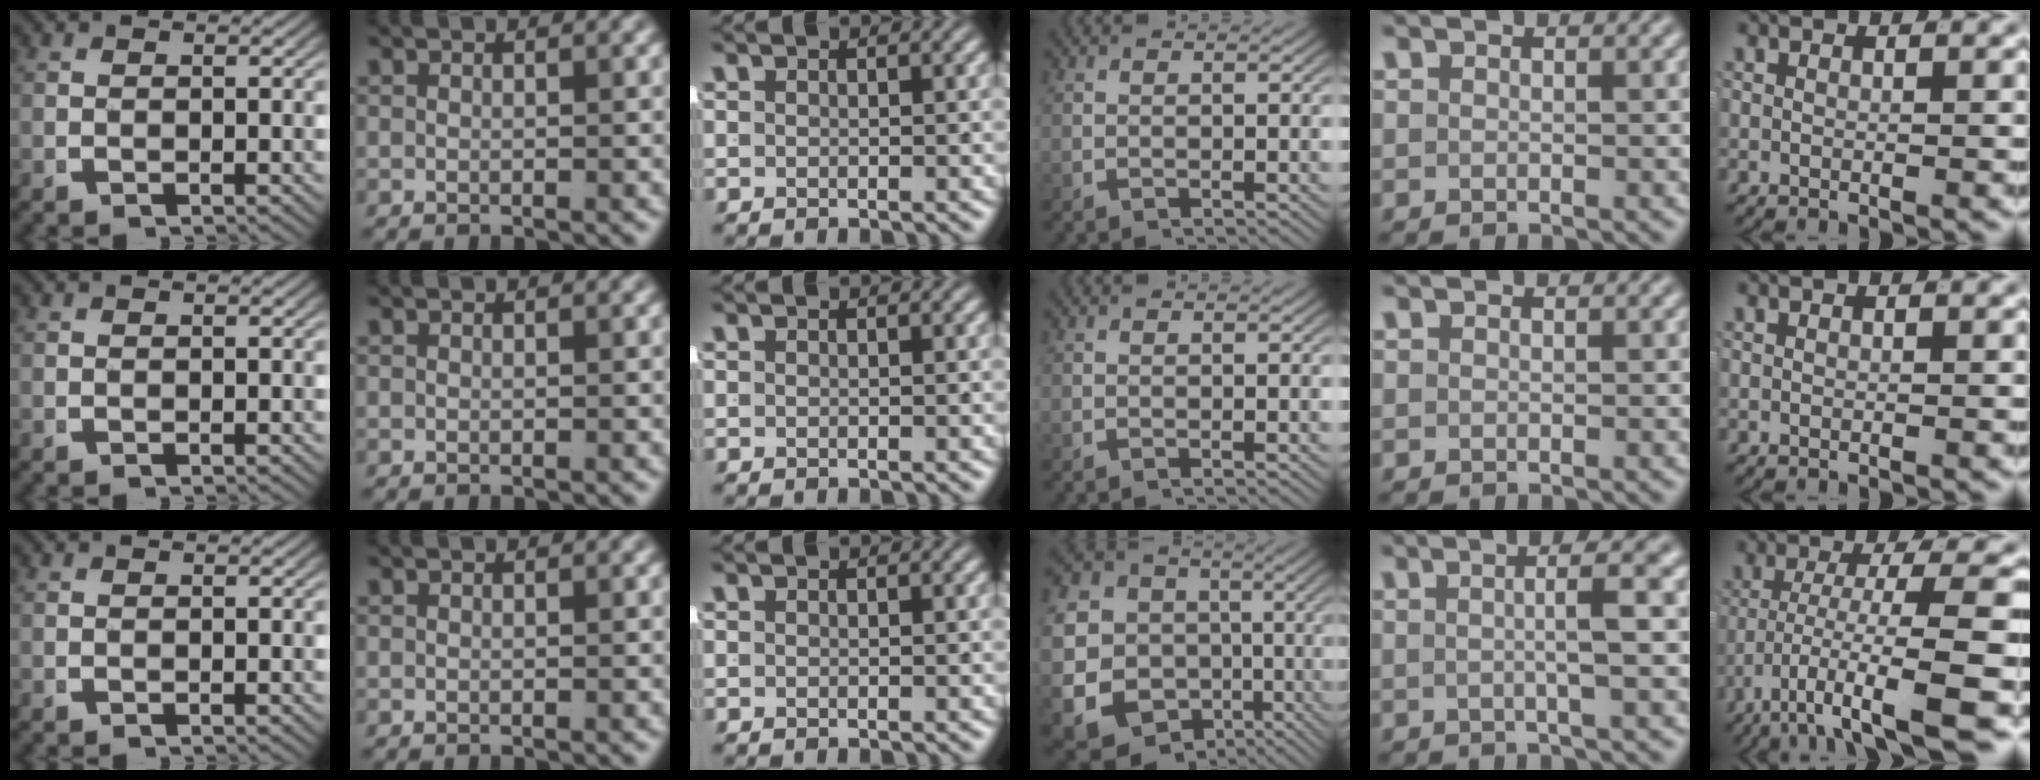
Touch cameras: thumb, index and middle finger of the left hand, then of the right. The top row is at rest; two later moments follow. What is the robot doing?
{"motion": "lift_and_place", "object": "shorts"}